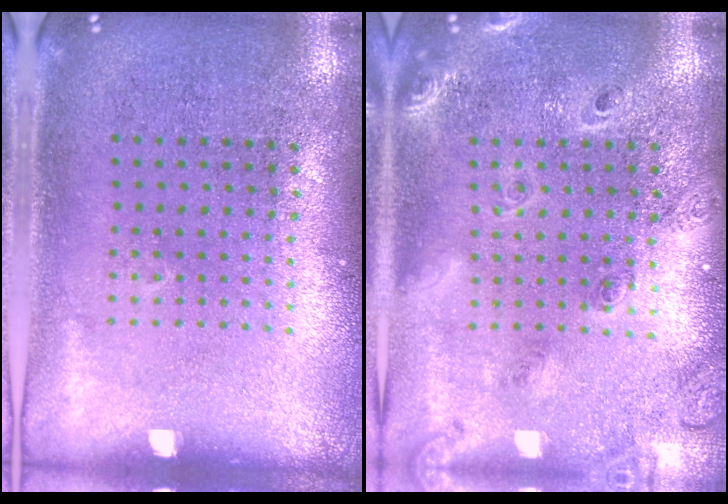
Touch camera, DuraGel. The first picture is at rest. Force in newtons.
{"total": 1.7, "press": 1.6, "slide": 0.8}